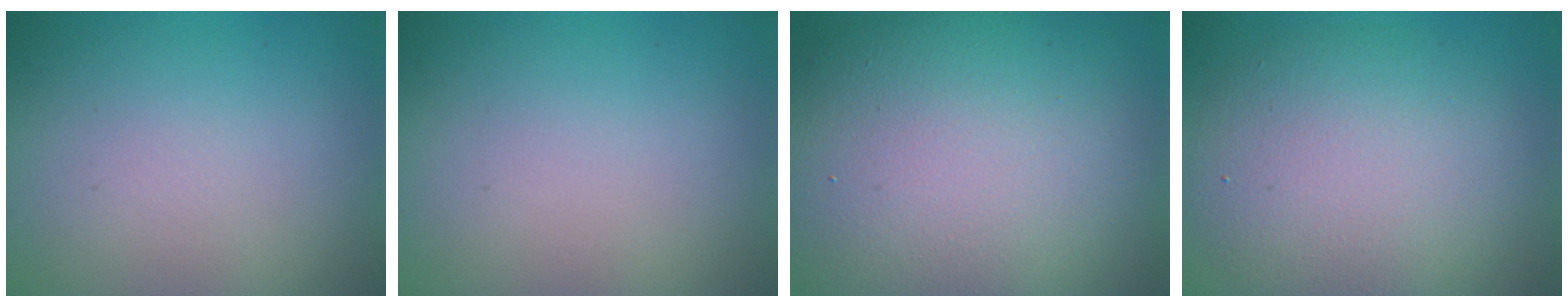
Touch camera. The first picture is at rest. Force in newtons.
{"total": 0.0}
{"total": 15.0, "press": 15.0, "slide": 0.5}
{"total": 7.6, "press": 7.6, "slide": 0.4}